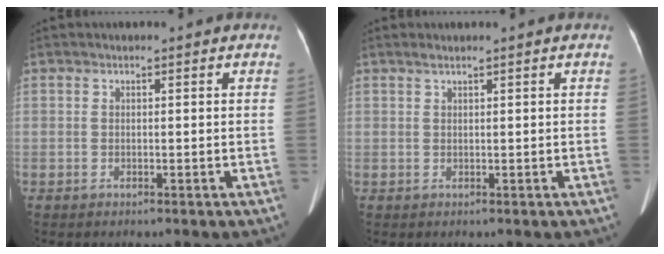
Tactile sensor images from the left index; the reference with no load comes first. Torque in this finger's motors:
{"motor_torque": [0.10, 0.04, -0.10, -0.12]}